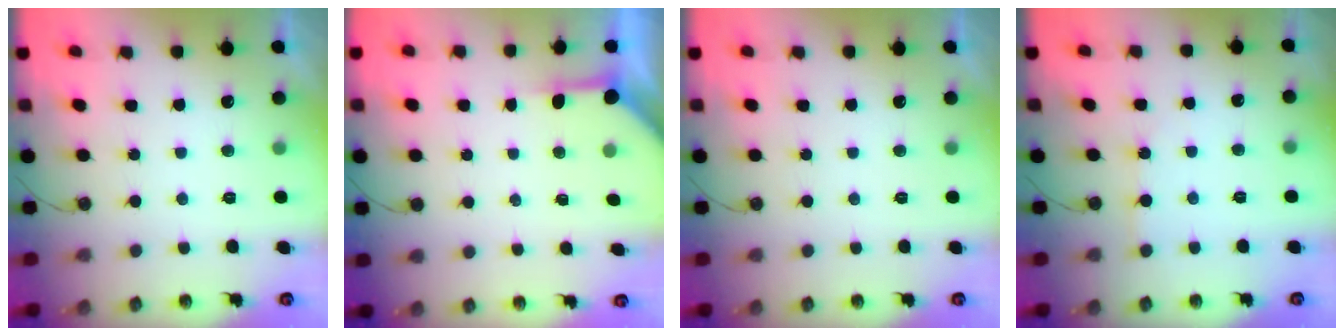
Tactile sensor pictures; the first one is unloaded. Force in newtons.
{"total": 3.9, "press": 3.9, "slide": 0.4}
{"total": 0.0}
{"total": 2.9, "press": 2.9, "slide": 0.4}